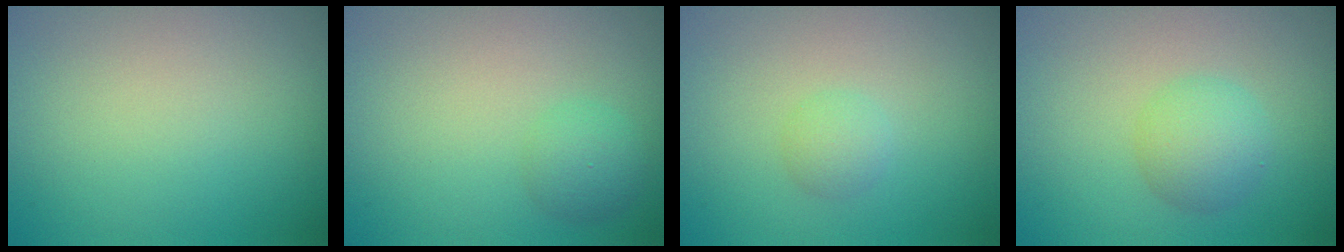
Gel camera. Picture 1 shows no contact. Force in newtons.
{"total": 1.9, "press": 1.9, "slide": 0.1}
{"total": 1.3, "press": 1.3, "slide": 0.0}
{"total": 2.8, "press": 2.8, "slide": 0.1}